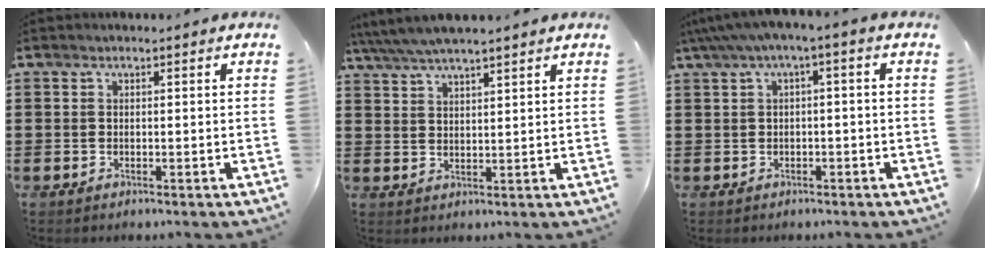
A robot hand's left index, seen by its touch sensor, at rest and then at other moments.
{"total": 4.2, "force": [3.8, 0.1, 1.8], "torque": [-0.045, -0.011, 0.068]}
{"total": 2.5, "force": [-1.2, 0.2, 2.2], "torque": [-0.037, -0.001, -0.025]}